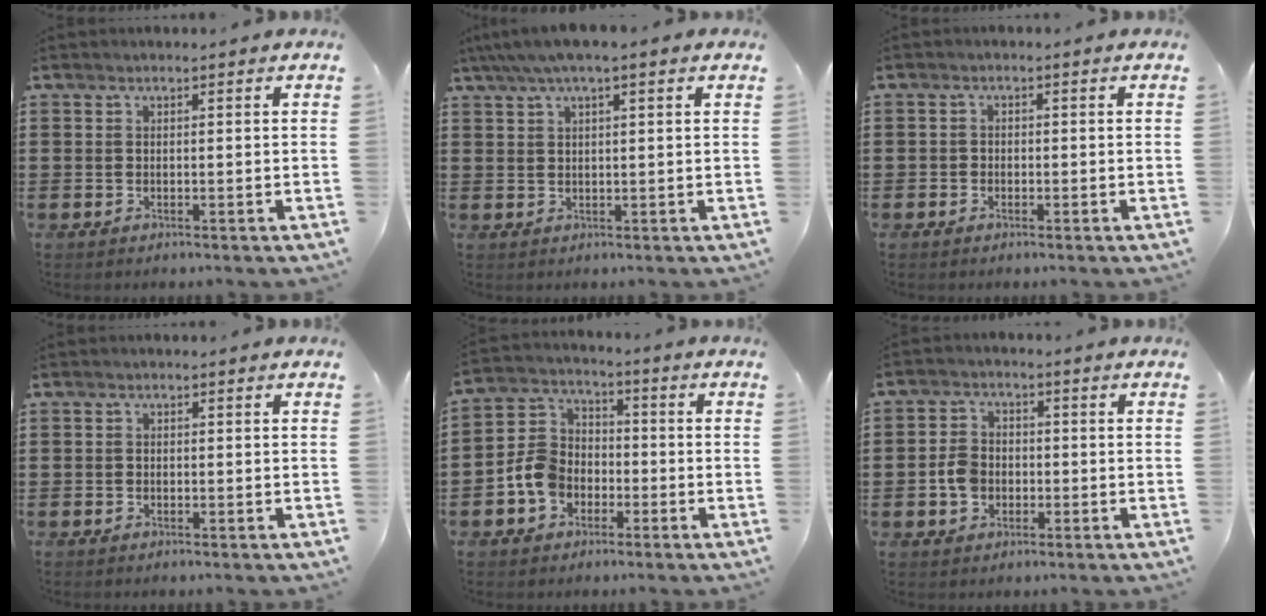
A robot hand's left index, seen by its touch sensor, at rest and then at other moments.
{"total": 3.1, "force": [1.7, 0.5, 2.6], "torque": [-0.052, 0.006, 0.029]}
{"total": 1.0, "force": [-0.7, 0.8, 0.2], "torque": [-0.006, 0.002, -0.016]}
{"total": 0.6, "force": [-0.5, 0.4, 0.2], "torque": [-0.005, 0.000, -0.010]}
{"total": 7.1, "force": [-2.8, 5.7, 3.3], "torque": [-0.099, 0.012, -0.061]}
{"total": 4.4, "force": [-1.0, 3.4, 2.5], "torque": [-0.066, 0.003, -0.022]}